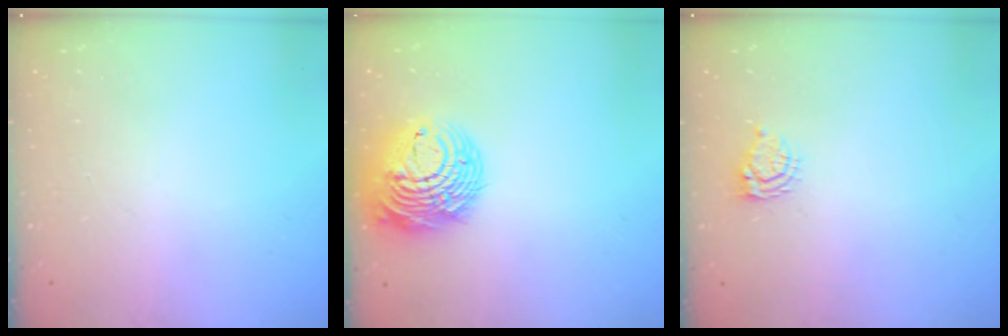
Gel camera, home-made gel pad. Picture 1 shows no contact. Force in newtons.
{"total": 15.0, "press": 14.9, "slide": 1.5}
{"total": 5.0, "press": 4.9, "slide": 0.7}